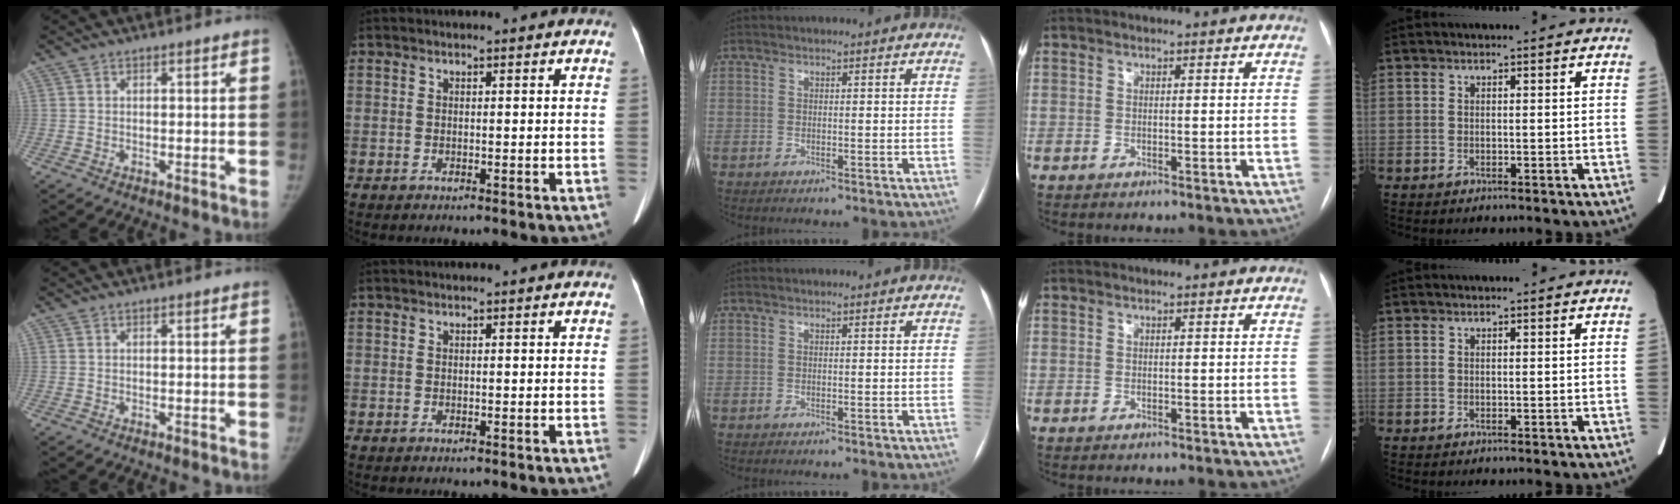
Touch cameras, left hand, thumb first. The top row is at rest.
{}